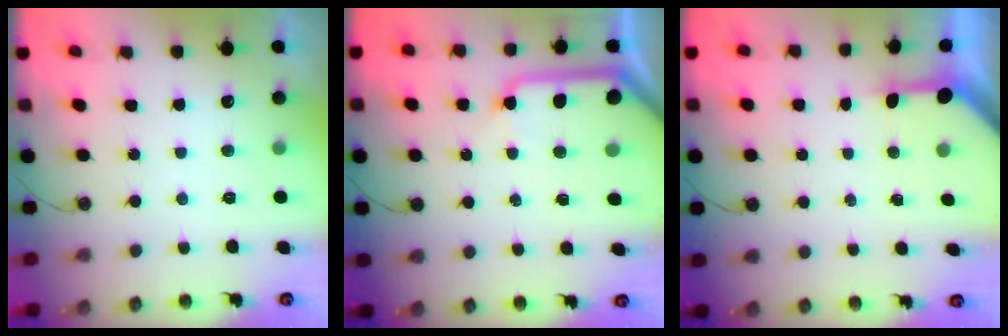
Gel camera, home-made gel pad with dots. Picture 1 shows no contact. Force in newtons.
{"total": 11.7, "press": 11.6, "slide": 1.4}
{"total": 3.4, "press": 3.3, "slide": 0.4}